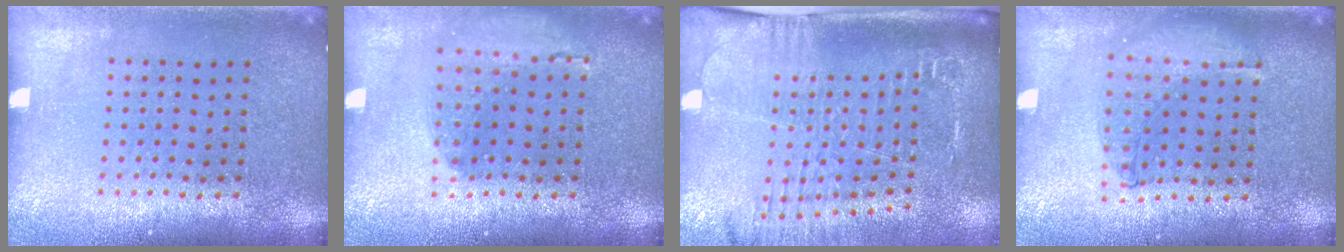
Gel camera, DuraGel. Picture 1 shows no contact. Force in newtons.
{"total": 1.1, "press": 1.1, "slide": 0.2}
{"total": 2.6, "press": 2.0, "slide": 1.6}
{"total": 0.6, "press": 0.6, "slide": 0.2}